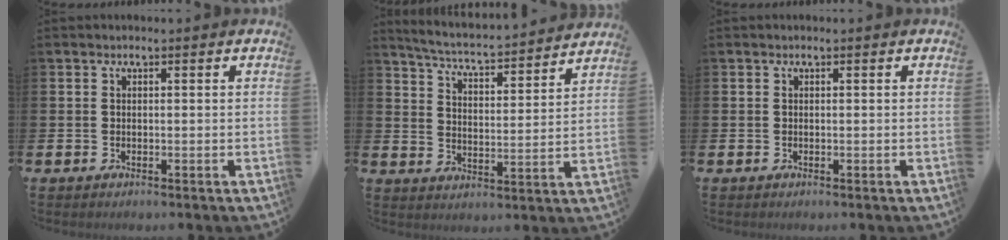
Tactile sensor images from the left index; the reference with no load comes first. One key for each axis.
{"total": 5.1, "fx": 5.0, "fy": 0.1, "fz": 1.0, "tx": -0.049, "ty": -0.045, "tz": 0.081}
{"total": 0.0}